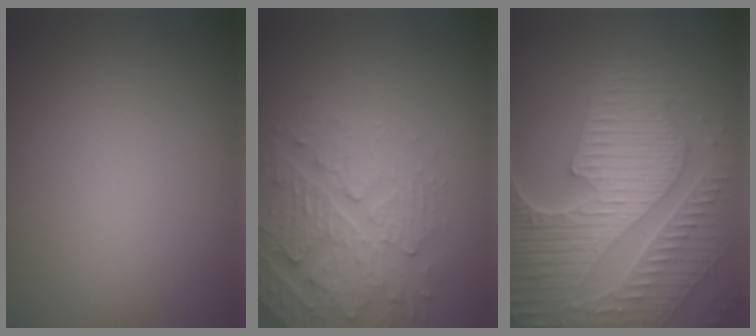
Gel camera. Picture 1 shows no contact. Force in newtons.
{"total": 4.2, "press": 4.1, "slide": 0.8}
{"total": 8.8, "press": 6.4, "slide": 6.1}